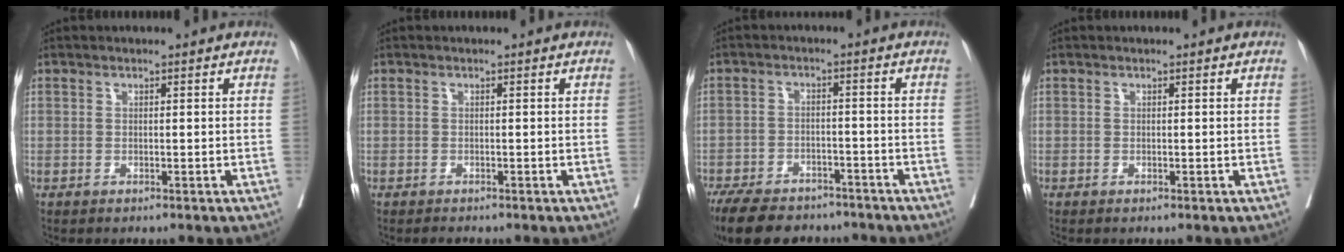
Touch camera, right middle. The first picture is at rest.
{"total": 0.9, "force": [-0.8, 0.2, 0.2], "torque": [-0.007, -0.003, -0.010]}
{"total": 15.0, "force": [-12.3, 5.9, 6.1], "torque": [-0.133, -0.009, -0.179]}
{"total": 0.0}